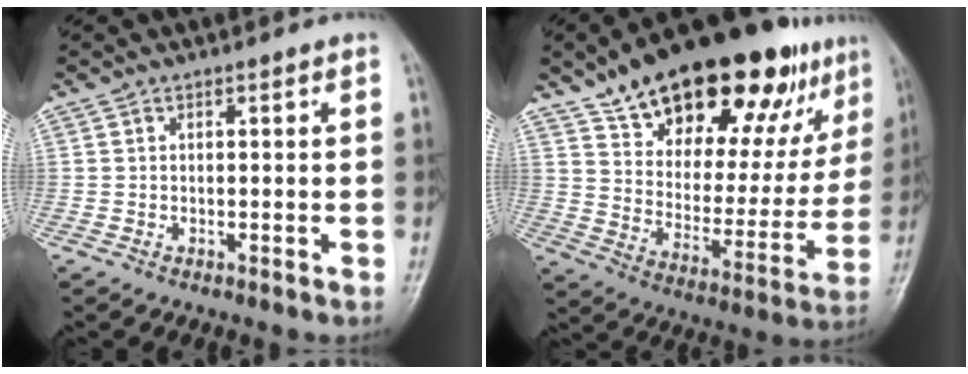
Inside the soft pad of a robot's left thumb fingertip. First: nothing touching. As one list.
[{"total": 29.9, "force": [19.1, 12.9, 19.0], "torque": [-0.250, -0.041, 0.294]}]